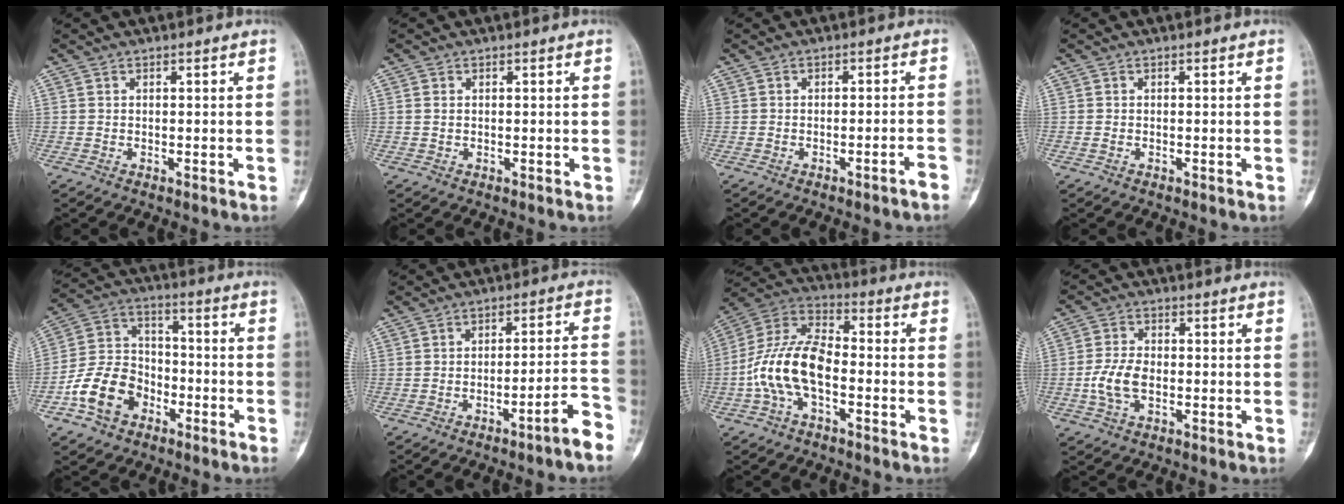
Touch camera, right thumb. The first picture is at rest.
{"total": 1.1, "force": [0.0, 0.8, 0.7], "torque": [-0.019, -0.001, -0.001]}
{"total": 2.4, "force": [-1.8, -0.2, 1.6], "torque": [-0.035, 0.014, -0.021]}
{"total": 0.6, "force": [-0.2, 0.4, 0.4], "torque": [-0.019, 0.004, -0.003]}
{"total": 12.4, "force": [-6.1, 8.8, 6.3], "torque": [-0.102, 0.060, -0.116]}
{"total": 7.1, "force": [-4.8, 0.3, 5.2], "torque": [-0.073, 0.048, -0.067]}
{"total": 13.8, "force": [-3.3, 7.2, 11.3], "torque": [-0.228, 0.041, -0.069]}
{"total": 6.2, "force": [-1.3, 3.7, 4.9], "torque": [-0.107, 0.010, -0.026]}